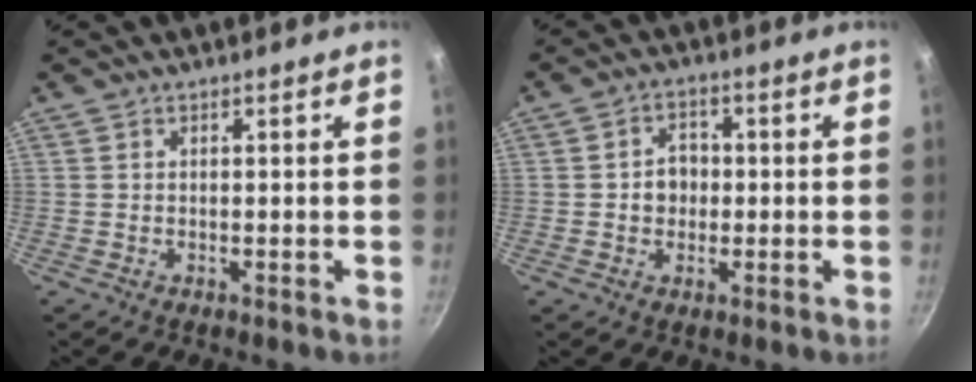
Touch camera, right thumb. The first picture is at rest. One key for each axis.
{"total": 4.9, "fx": -0.2, "fy": 4.2, "fz": 2.7, "tx": -0.012, "ty": 0.010, "tz": -0.008}